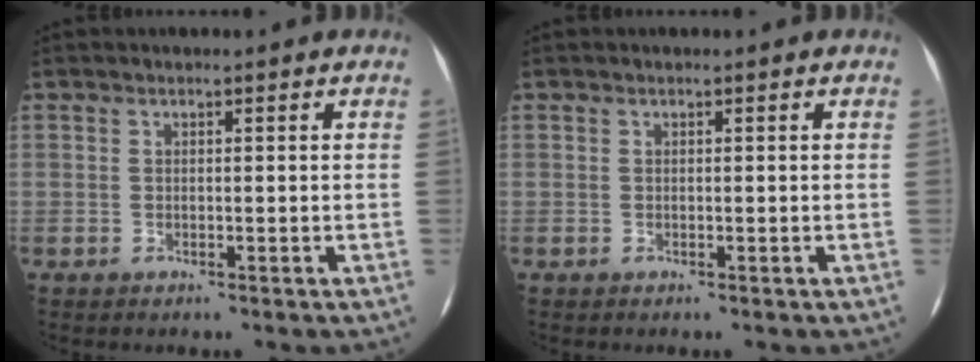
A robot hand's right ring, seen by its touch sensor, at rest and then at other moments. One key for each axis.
{"total": 0.0}